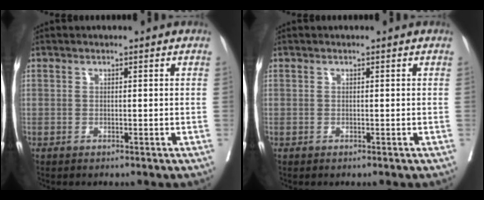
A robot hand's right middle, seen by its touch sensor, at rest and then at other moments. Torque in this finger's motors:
{"motor_torque": [1.11, -1.03, 0.02, -0.10]}